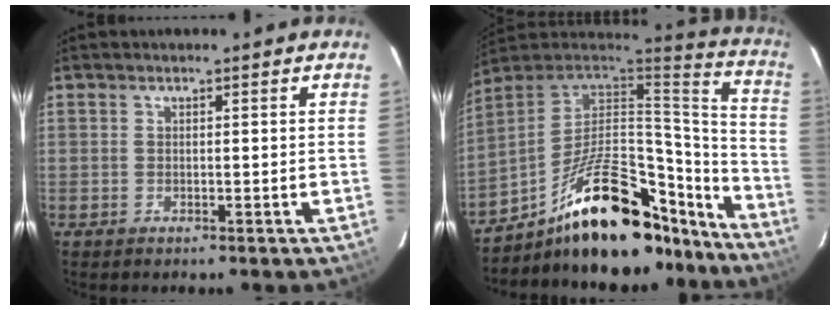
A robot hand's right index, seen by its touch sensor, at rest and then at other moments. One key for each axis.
{"total": 27.9, "fx": -18.9, "fy": 11.6, "fz": 16.8, "tx": -0.256, "ty": 0.040, "tz": -0.272}